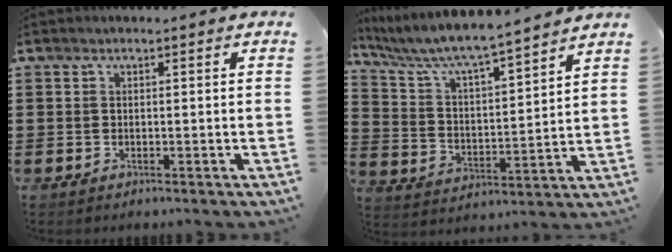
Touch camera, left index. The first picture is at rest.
{"total": 5.8, "force": [5.2, 0.0, 2.5], "torque": [-0.074, -0.040, 0.081]}